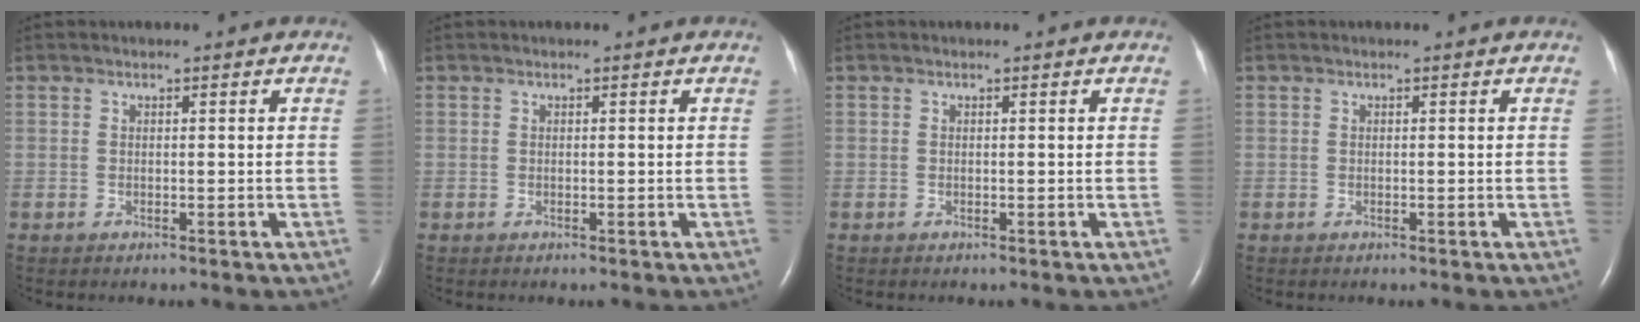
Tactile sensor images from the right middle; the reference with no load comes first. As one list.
[{"total": 0.0}, {"total": 0.0}, {"total": 0.0}]